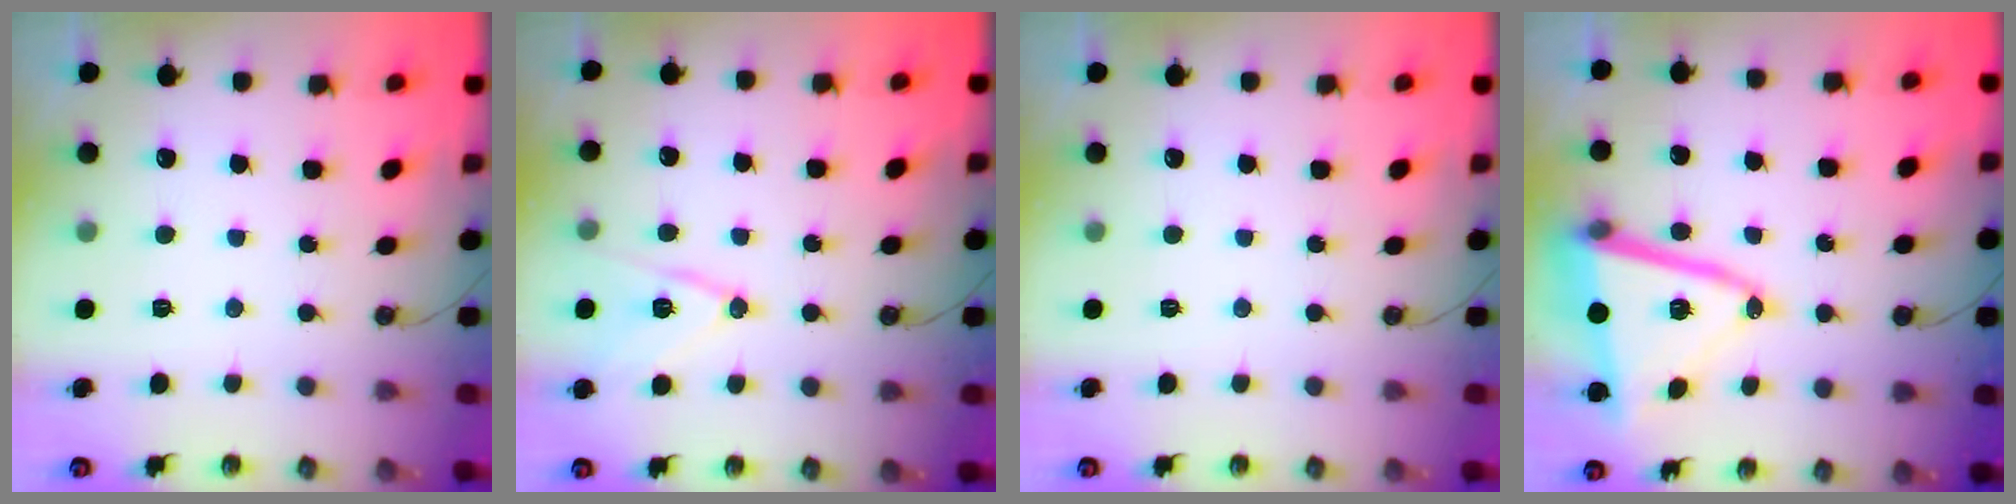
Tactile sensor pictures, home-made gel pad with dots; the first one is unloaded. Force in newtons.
{"total": 11.4, "press": 10.9, "slide": 3.3}
{"total": 0.0}
{"total": 14.6, "press": 14.4, "slide": 2.3}